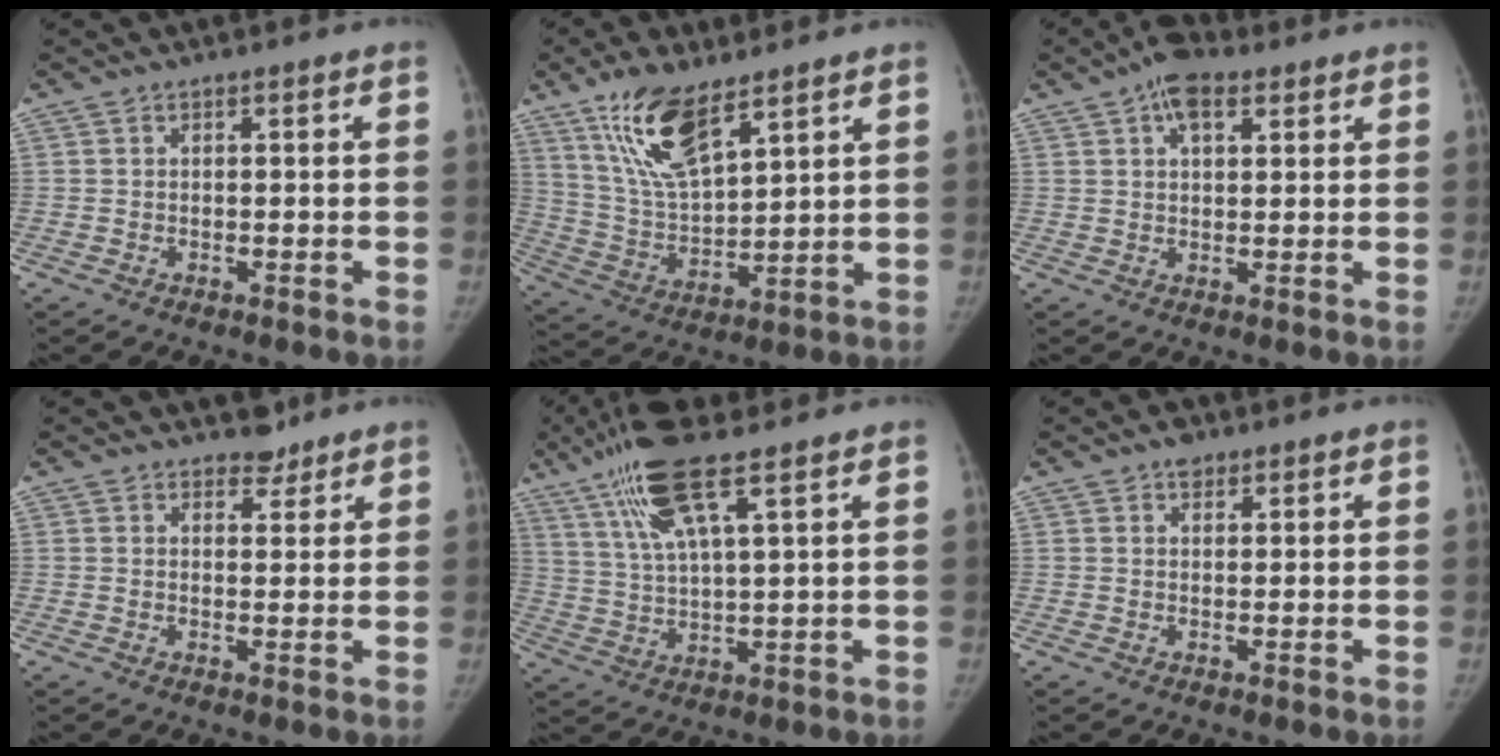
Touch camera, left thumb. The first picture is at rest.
{"total": 14.2, "force": [9.0, 5.1, 9.8], "torque": [-0.169, -0.040, 0.183]}
{"total": 7.1, "force": [3.8, 3.8, 4.7], "torque": [-0.058, 0.002, 0.056]}
{"total": 2.9, "force": [2.5, 1.6, 0.3], "torque": [0.016, -0.017, 0.032]}
{"total": 12.5, "force": [7.6, 2.5, 9.6], "torque": [-0.198, -0.014, 0.148]}
{"total": 2.4, "force": [1.6, 1.5, 1.0], "torque": [-0.001, -0.006, 0.020]}